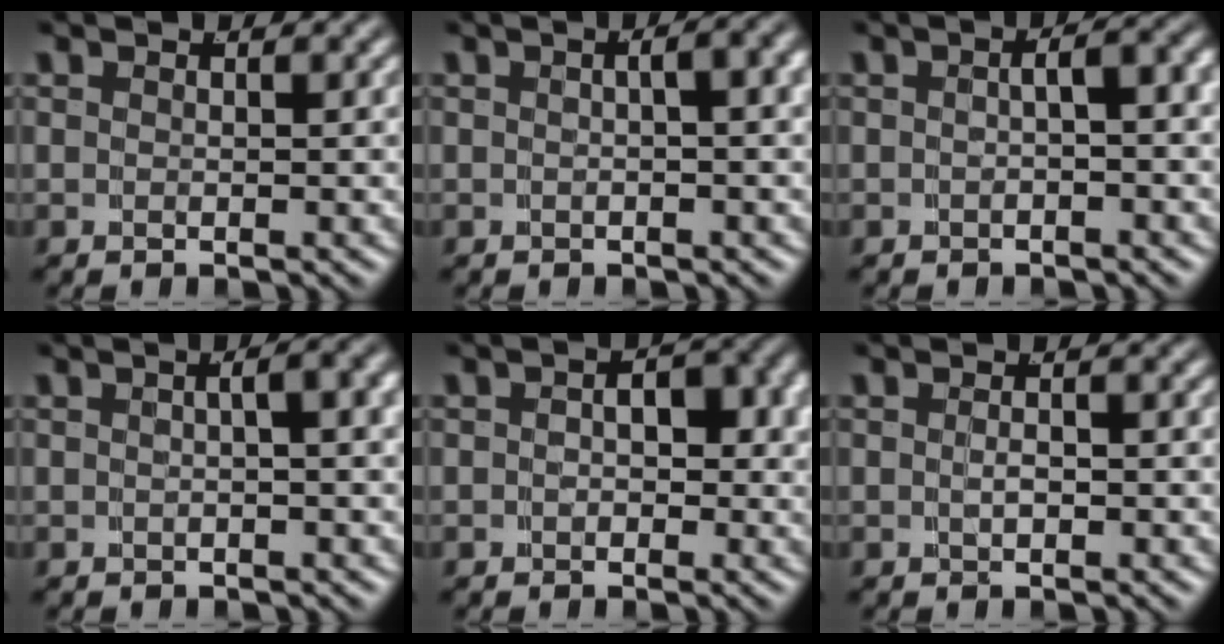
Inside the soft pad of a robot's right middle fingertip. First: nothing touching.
{"total": 2.7, "force": [0.3, 0.4, 2.7], "torque": [-0.020, 0.015, 0.004]}
{"total": 2.7, "force": [-0.2, 0.7, 2.5], "torque": [-0.024, 0.008, -0.003]}
{"total": 3.2, "force": [0.3, 0.5, 3.1], "torque": [-0.022, 0.017, 0.003]}
{"total": 2.7, "force": [-0.4, 1.7, 2.0], "torque": [-0.016, -0.006, -0.007]}
{"total": 0.9, "force": [-0.6, 0.0, 0.7], "torque": [-0.015, -0.003, -0.006]}